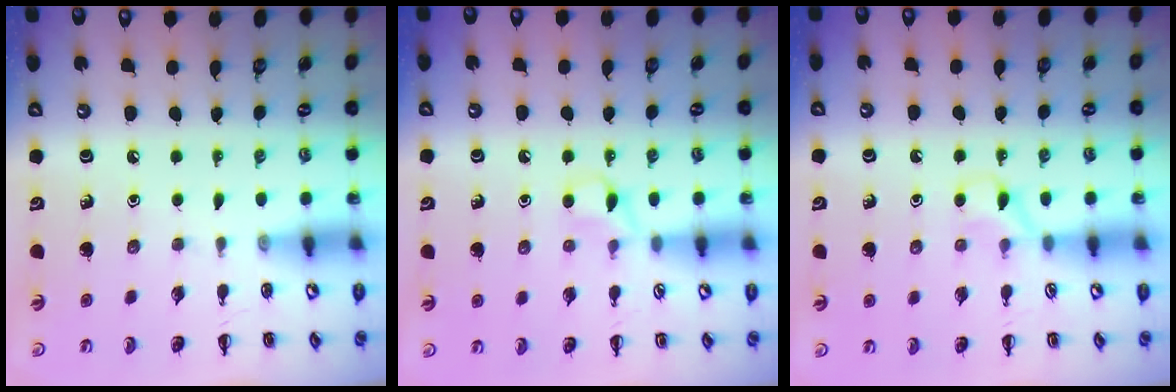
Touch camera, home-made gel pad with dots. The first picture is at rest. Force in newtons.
{"total": 4.0, "press": 3.7, "slide": 1.6}
{"total": 4.9, "press": 4.6, "slide": 1.7}